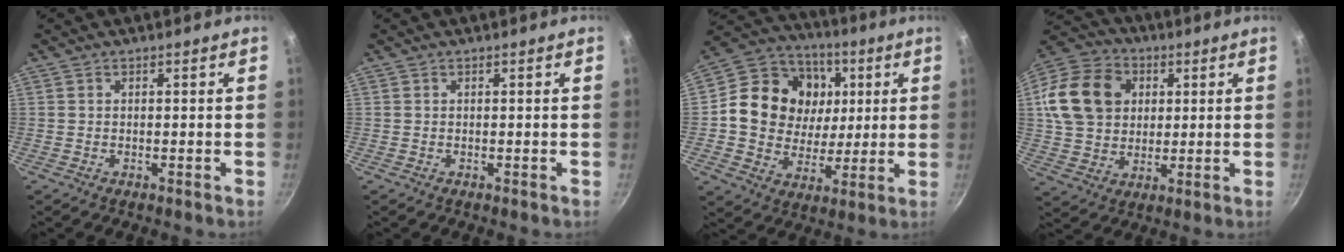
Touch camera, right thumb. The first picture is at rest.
{"total": 0.0}
{"total": 19.3, "force": [3.7, 16.2, 9.8], "torque": [-0.152, 0.002, 0.057]}
{"total": 17.9, "force": [4.1, 14.4, 9.9], "torque": [-0.172, 0.018, 0.071]}